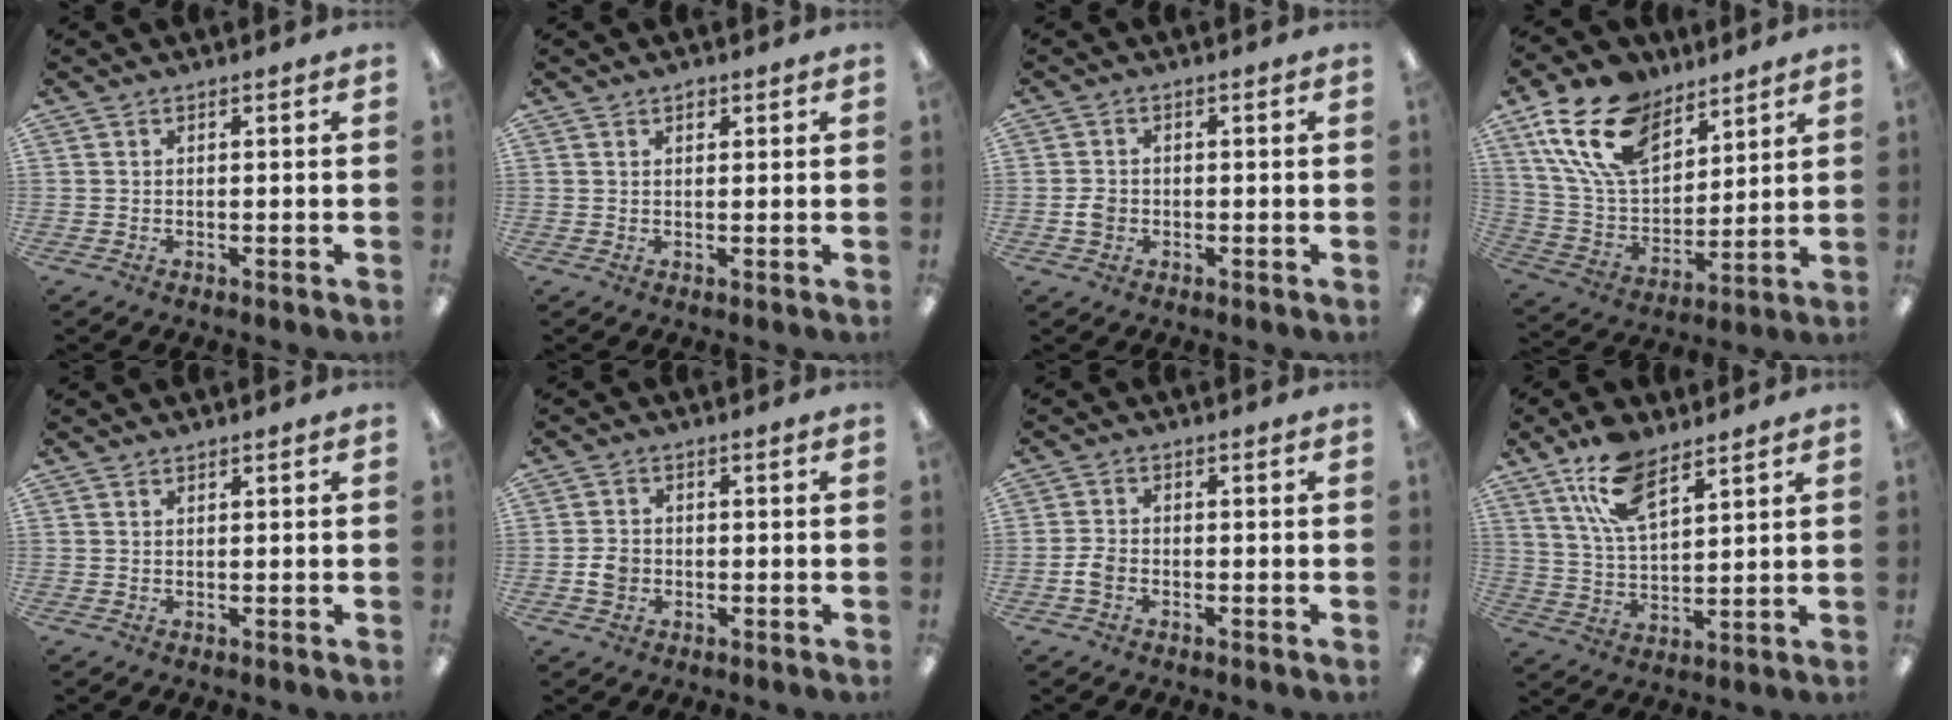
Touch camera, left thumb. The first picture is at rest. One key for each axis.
{"total": 1.3, "fx": 0.9, "fy": 0.9, "fz": 0.3, "tx": 0.001, "ty": -0.002, "tz": 0.015}
{"total": 2.8, "fx": -0.6, "fy": 2.3, "fz": 1.4, "tx": -0.024, "ty": 0.005, "tz": -0.011}
{"total": 19.6, "fx": 11.5, "fy": 11.5, "fz": 10.9, "tx": -0.223, "ty": -0.045, "tz": 0.213}
{"total": 0.6, "fx": 0.6, "fy": 0.2, "fz": 0.1, "tx": -0.001, "ty": 0.000, "tz": 0.011}
{"total": 3.5, "fx": -0.7, "fy": 3.0, "fz": 1.8, "tx": -0.030, "ty": 0.006, "tz": -0.013}
{"total": 3.1, "fx": -1.2, "fy": 2.1, "fz": 1.9, "tx": -0.038, "ty": 0.005, "tz": -0.023}
{"total": 12.7, "fx": 8.1, "fy": 5.6, "fz": 8.1, "tx": -0.156, "ty": -0.022, "tz": 0.149}